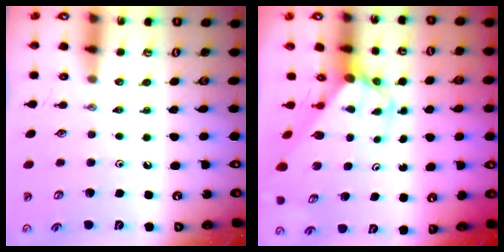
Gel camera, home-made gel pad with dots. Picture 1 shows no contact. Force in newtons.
{"total": 4.7, "press": 4.6, "slide": 0.4}